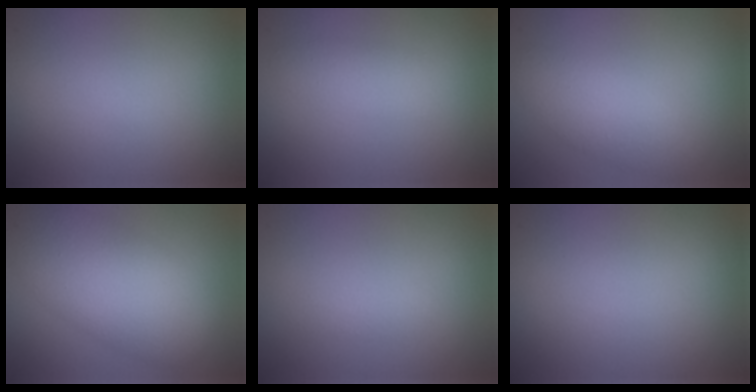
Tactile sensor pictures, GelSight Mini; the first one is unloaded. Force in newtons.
{"total": 1.9, "press": 1.9, "slide": 0.1}
{"total": 3.0, "press": 3.0, "slide": 0.1}
{"total": 8.3, "press": 8.3, "slide": 0.4}
{"total": 0.8, "press": 0.8, "slide": 0.0}
{"total": 0.0}